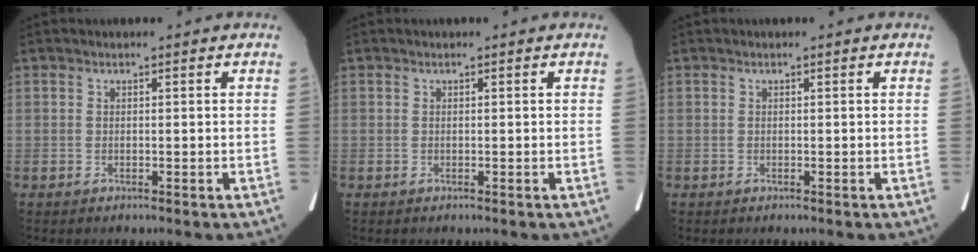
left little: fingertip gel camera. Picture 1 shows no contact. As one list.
[{"total": 0.0}, {"total": 0.0}]